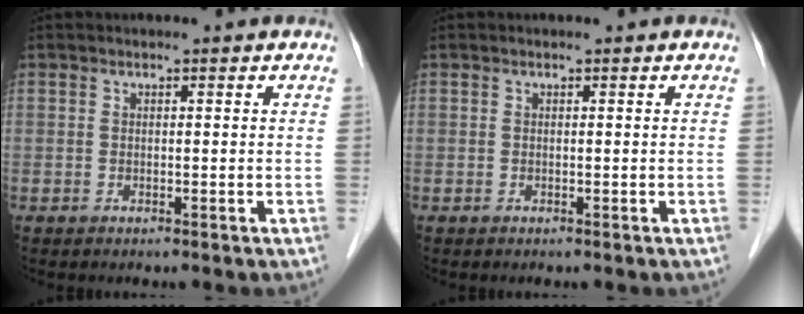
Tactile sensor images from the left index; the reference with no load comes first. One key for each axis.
{"total": 0.0}